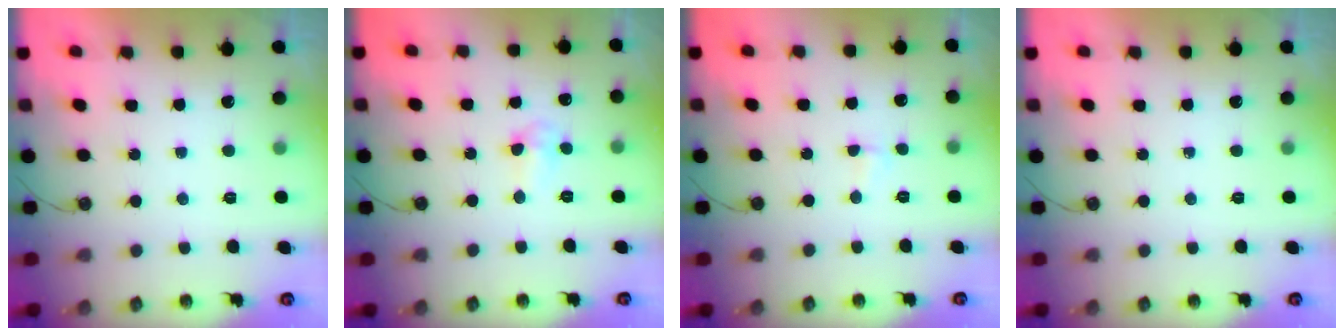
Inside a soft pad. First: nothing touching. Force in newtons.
{"total": 3.7, "press": 2.7, "slide": 2.5}
{"total": 4.1, "press": 2.2, "slide": 3.5}
{"total": 0.0}